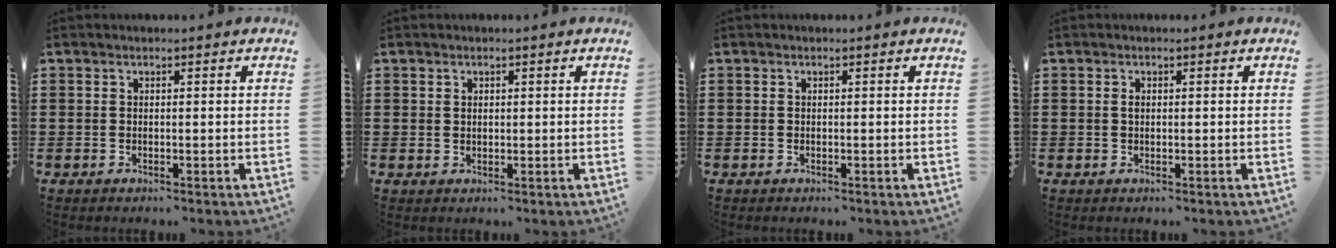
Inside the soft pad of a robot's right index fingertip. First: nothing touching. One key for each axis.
{"total": 0.9, "fx": 0.6, "fy": 0.7, "fz": 0.2, "tx": -0.006, "ty": 0.003, "tz": 0.011}
{"total": 0.0}
{"total": 0.8, "fx": 0.1, "fy": 0.4, "fz": 0.7, "tx": -0.015, "ty": 0.000, "tz": 0.002}